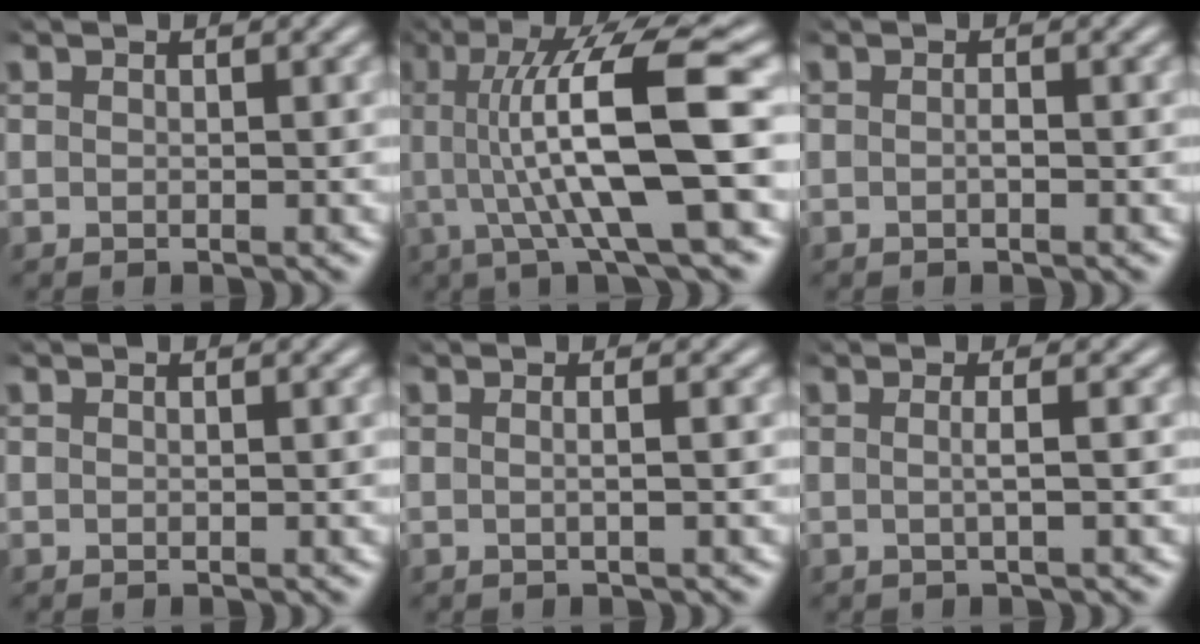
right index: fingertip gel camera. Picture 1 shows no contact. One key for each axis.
{"total": 10.4, "fx": 2.0, "fy": 2.4, "fz": 9.9, "tx": -0.165, "ty": 0.017, "tz": 0.027}
{"total": 0.6, "fx": -0.3, "fy": 0.2, "fz": 0.5, "tx": -0.012, "ty": -0.002, "tz": -0.005}
{"total": 0.0}
{"total": 1.0, "fx": -0.2, "fy": -0.3, "fz": 1.0, "tx": -0.016, "ty": 0.001, "tz": -0.004}
{"total": 1.4, "fx": -0.3, "fy": -0.5, "fz": 1.3, "tx": -0.024, "ty": 0.000, "tz": -0.004}